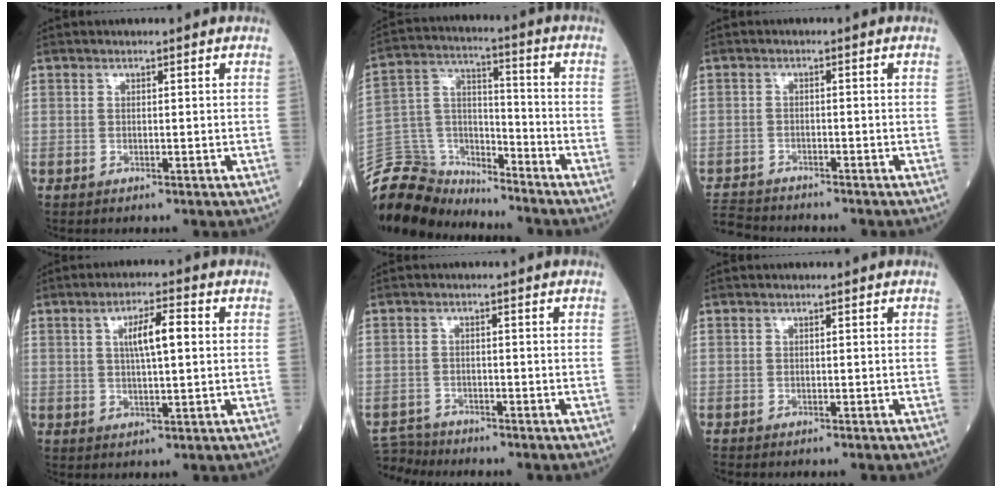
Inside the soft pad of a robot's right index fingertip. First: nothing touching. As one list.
[{"total": 14.0, "force": [-13.5, 3.6, 0.6], "torque": [-0.022, 0.050, -0.249]}, {"total": 5.8, "force": [-5.7, 1.1, 0.2], "torque": [-0.006, -0.009, -0.106]}, {"total": 6.1, "force": [1.4, 1.0, 5.9], "torque": [-0.104, 0.010, 0.024]}, {"total": 4.0, "force": [-4.0, 0.5, -0.5], "torque": [0.011, -0.008, -0.072]}, {"total": 0.7, "force": [-0.6, 0.2, 0.0], "torque": [-0.004, 0.000, -0.016]}]